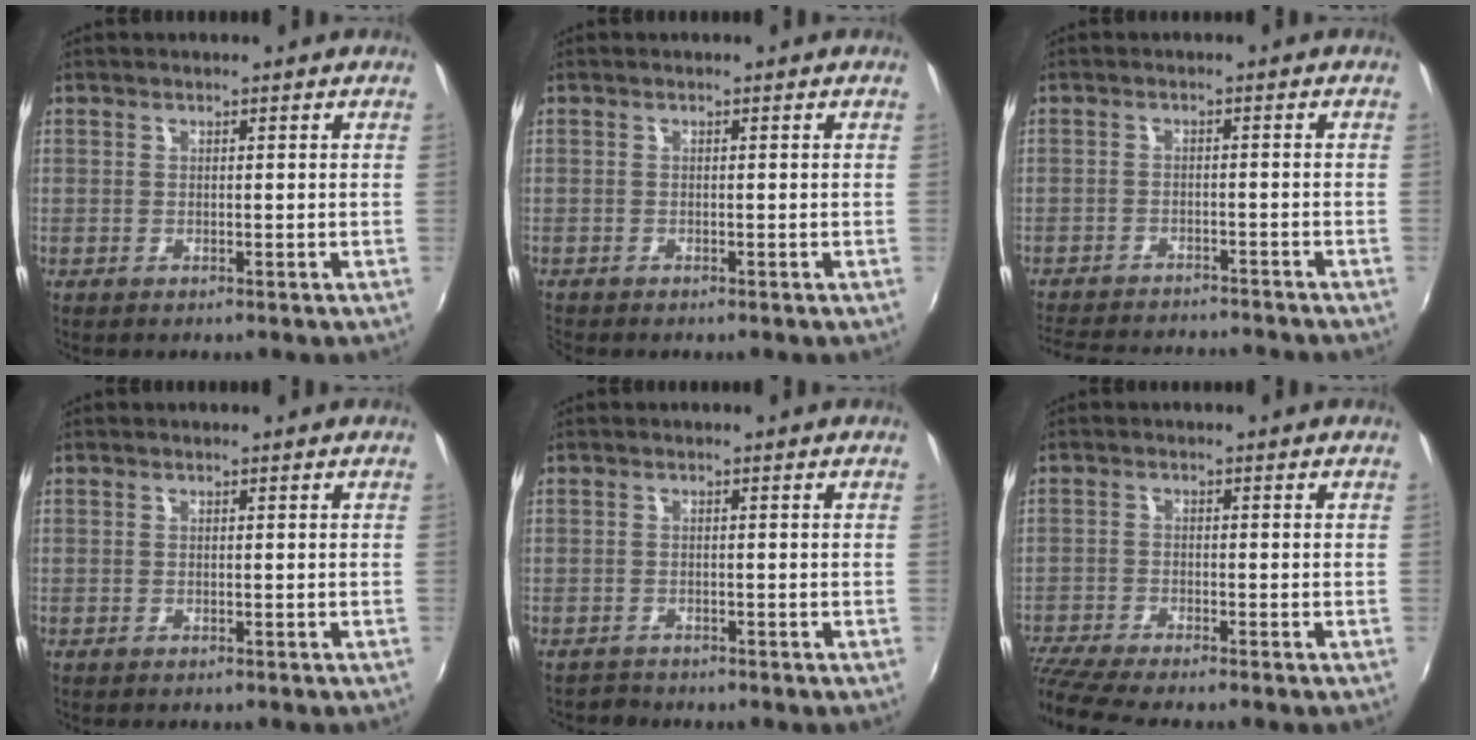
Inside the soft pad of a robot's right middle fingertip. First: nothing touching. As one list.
[{"total": 0.7, "force": [-0.7, 0.1, 0.1], "torque": [-0.001, -0.003, -0.014]}, {"total": 15.2, "force": [-13.8, 2.8, 5.8], "torque": [-0.122, -0.019, -0.199]}, {"total": 0.6, "force": [-0.4, 0.0, 0.4], "torque": [-0.002, 0.004, -0.005]}, {"total": 1.7, "force": [-1.6, 0.5, -0.3], "torque": [-0.002, 0.002, -0.029]}, {"total": 8.5, "force": [-7.7, -0.1, 3.6], "torque": [-0.099, -0.037, -0.137]}]